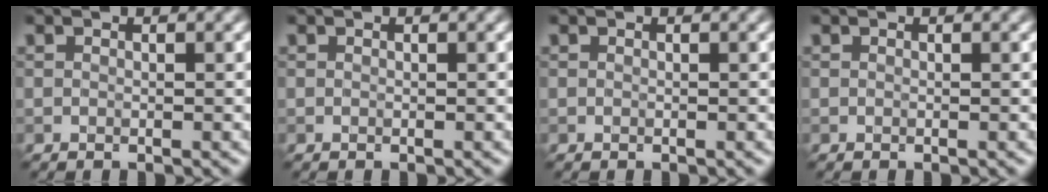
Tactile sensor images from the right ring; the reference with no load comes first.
{"total": 0.0}
{"total": 0.0}
{"total": 0.0}